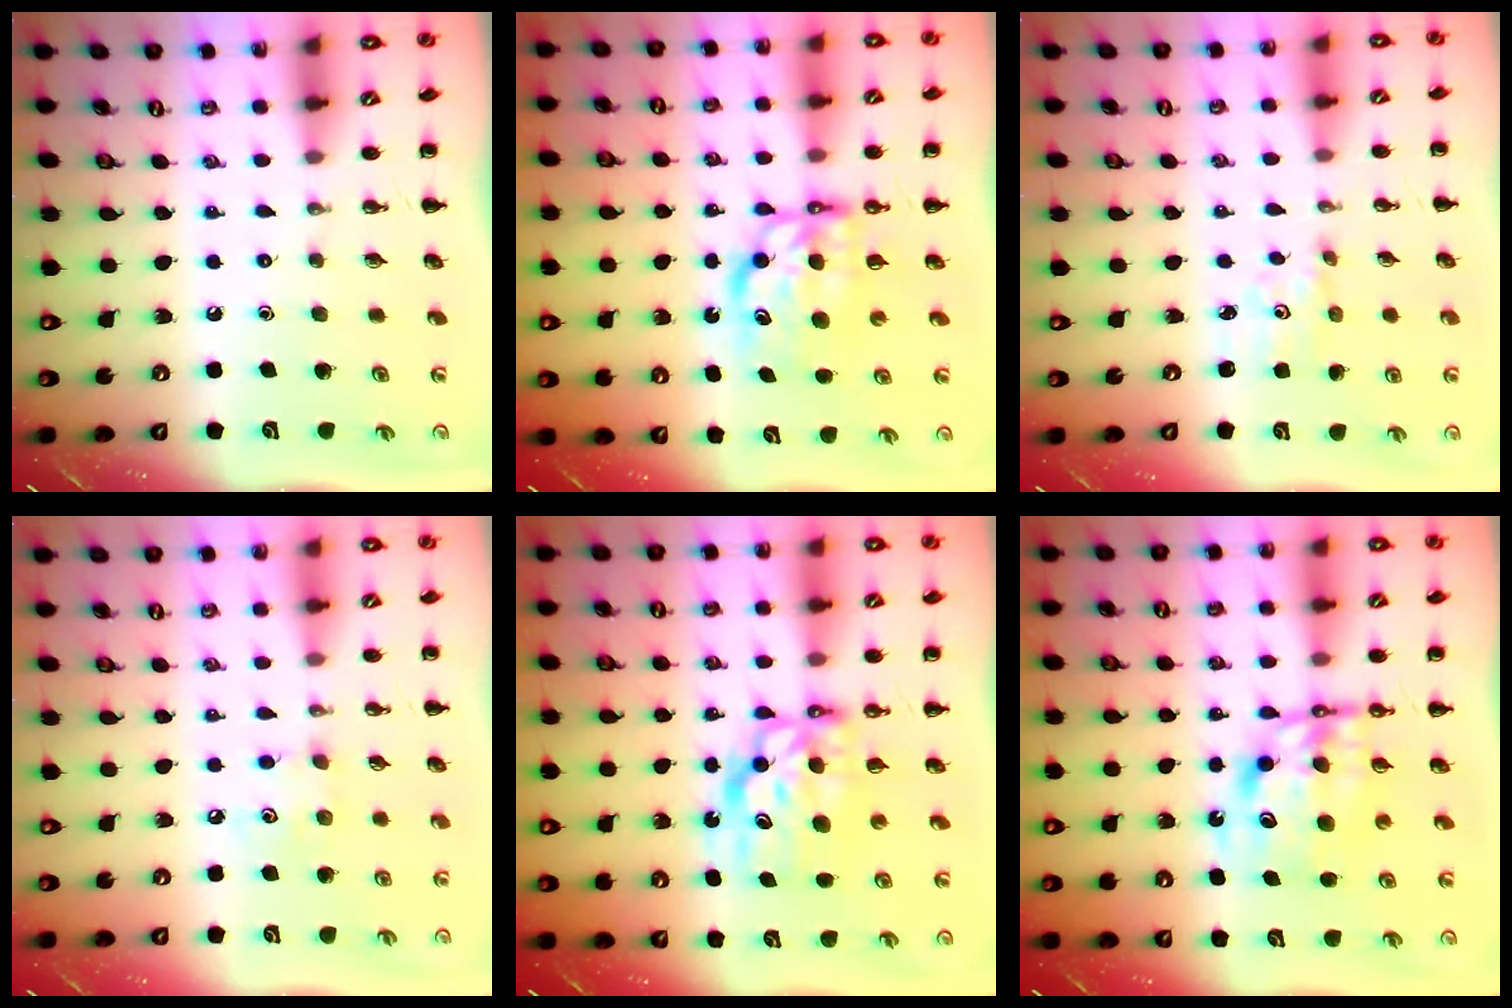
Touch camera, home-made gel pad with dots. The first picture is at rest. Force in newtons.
{"total": 7.1, "press": 7.0, "slide": 1.4}
{"total": 1.9, "press": 1.9, "slide": 0.5}
{"total": 4.9, "press": 4.8, "slide": 1.2}
{"total": 8.1, "press": 7.7, "slide": 2.6}
{"total": 9.1, "press": 8.7, "slide": 2.7}